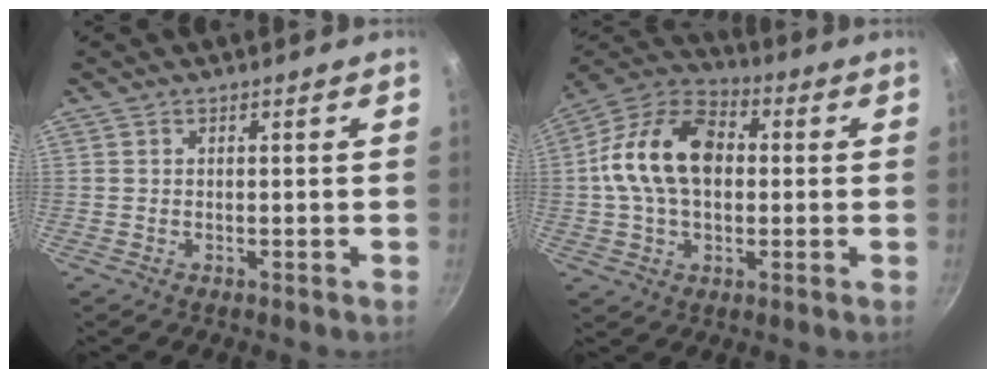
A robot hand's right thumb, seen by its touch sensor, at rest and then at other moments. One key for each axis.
{"total": 17.2, "fx": 1.1, "fy": 11.6, "fz": 12.6, "tx": -0.197, "ty": 0.031, "tz": 0.002}